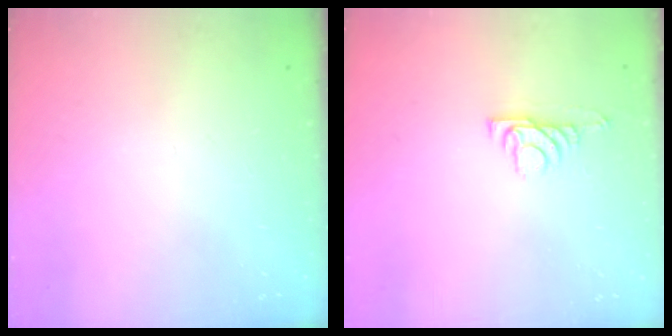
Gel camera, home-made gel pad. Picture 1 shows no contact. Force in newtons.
{"total": 5.0, "press": 4.9, "slide": 0.7}